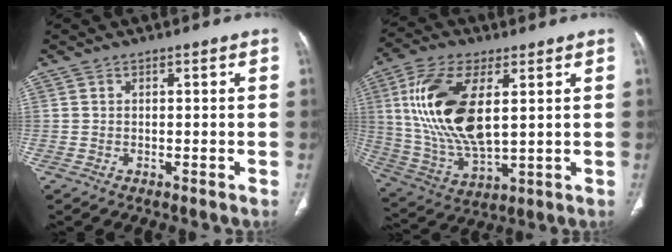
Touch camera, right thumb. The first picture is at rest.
{"total": 18.9, "force": [4.1, 8.7, 16.2], "torque": [-0.332, -0.016, 0.086]}